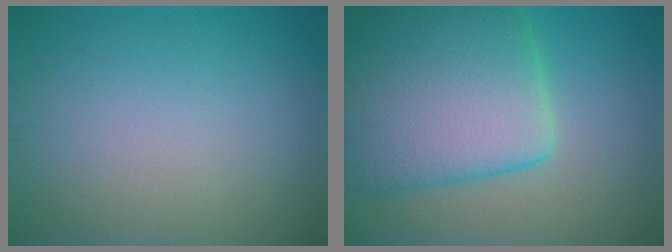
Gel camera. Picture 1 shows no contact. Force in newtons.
{"total": 11.0, "press": 10.9, "slide": 0.7}